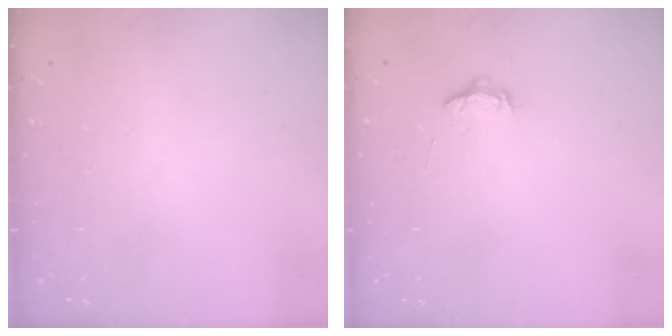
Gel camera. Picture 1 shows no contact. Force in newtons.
{"total": 4.7, "press": 4.7, "slide": 0.4}